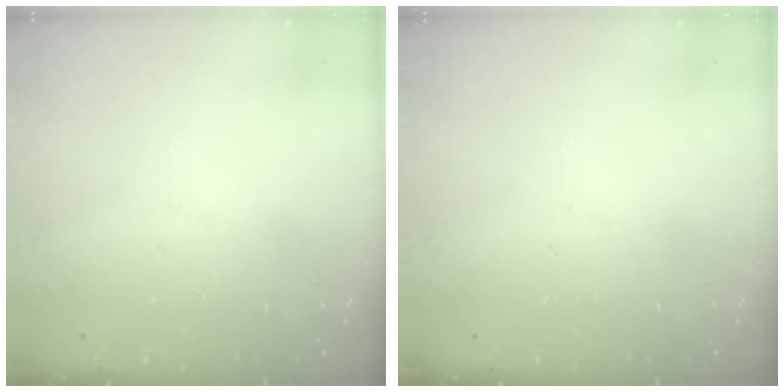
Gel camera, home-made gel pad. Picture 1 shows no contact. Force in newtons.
{"total": 0.0}